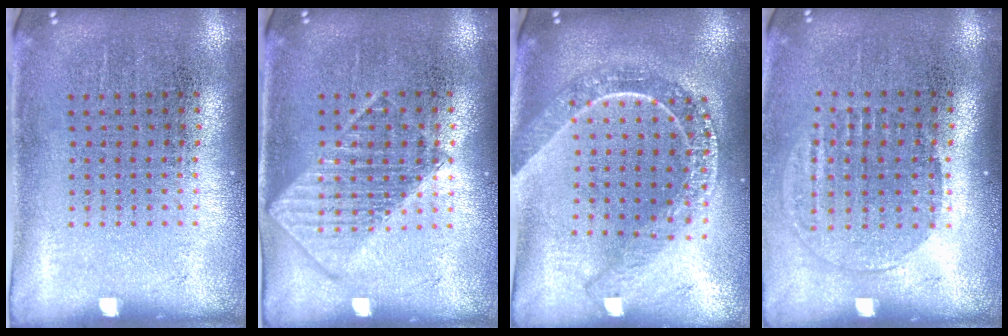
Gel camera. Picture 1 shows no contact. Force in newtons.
{"total": 1.2, "press": 1.2, "slide": 0.2}
{"total": 2.3, "press": 1.9, "slide": 1.2}
{"total": 1.4, "press": 1.2, "slide": 0.7}